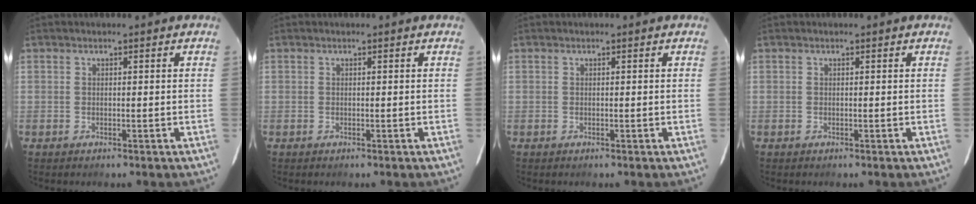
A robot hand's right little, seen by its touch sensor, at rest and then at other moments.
{"total": 0.0}
{"total": 0.0}
{"total": 0.0}